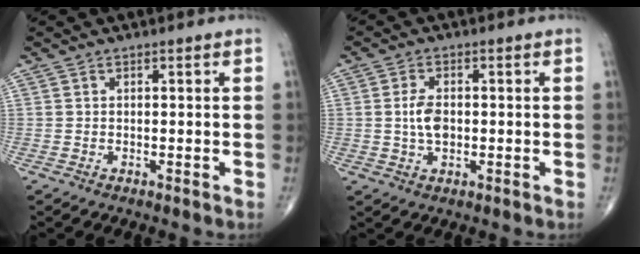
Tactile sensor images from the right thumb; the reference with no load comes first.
{"total": 4.5, "force": [-0.1, 2.5, 3.7], "torque": [-0.069, 0.001, -0.004]}